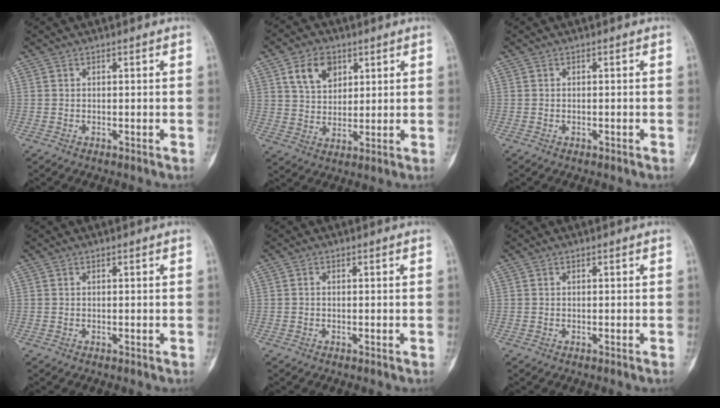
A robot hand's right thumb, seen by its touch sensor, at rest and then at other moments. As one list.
[{"total": 8.5, "force": [4.0, 6.0, 4.6], "torque": [-0.058, -0.015, 0.074]}, {"total": 0.0}, {"total": 0.0}, {"total": 0.0}, {"total": 0.0}]